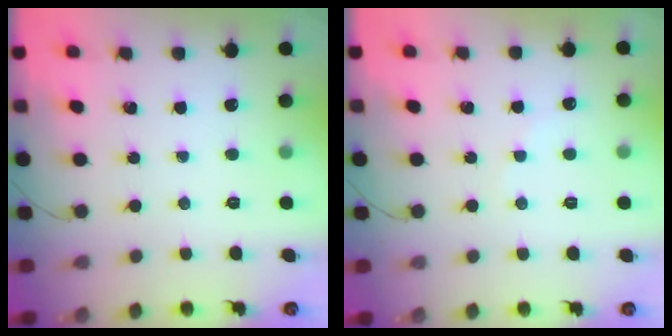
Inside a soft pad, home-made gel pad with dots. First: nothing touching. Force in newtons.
{"total": 4.2, "press": 4.0, "slide": 1.1}